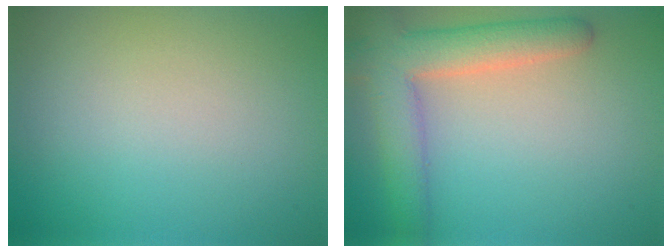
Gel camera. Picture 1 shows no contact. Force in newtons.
{"total": 5.8, "press": 5.7, "slide": 0.6}